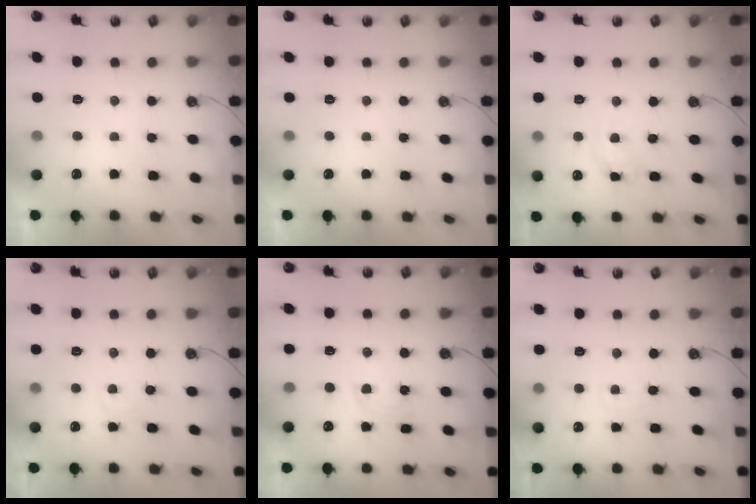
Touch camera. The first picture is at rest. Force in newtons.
{"total": 0.0}
{"total": 8.7, "press": 8.6, "slide": 0.6}
{"total": 5.0, "press": 5.0, "slide": 0.7}
{"total": 5.5, "press": 5.4, "slide": 0.8}
{"total": 2.8, "press": 2.8, "slide": 0.4}